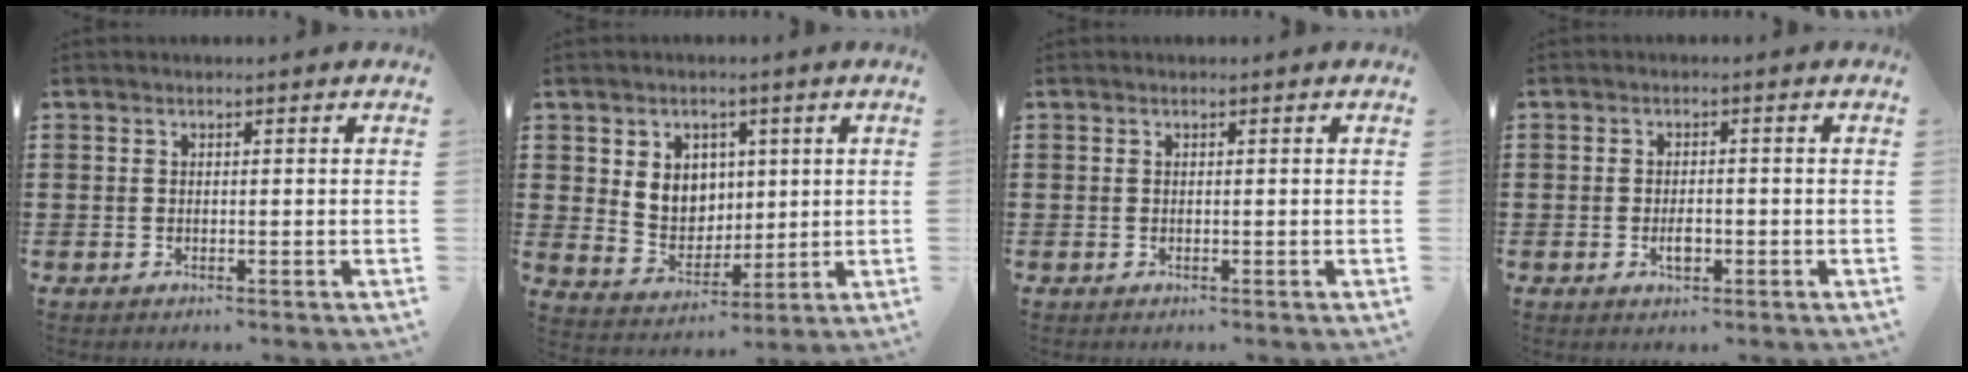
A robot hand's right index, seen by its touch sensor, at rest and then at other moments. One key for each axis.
{"total": 5.8, "fx": 2.1, "fy": 5.1, "fz": 1.6, "tx": -0.040, "ty": 0.005, "tz": 0.036}
{"total": 0.0}
{"total": 2.5, "fx": -0.8, "fy": 1.0, "fz": 2.1, "tx": -0.040, "ty": 0.000, "tz": -0.014}